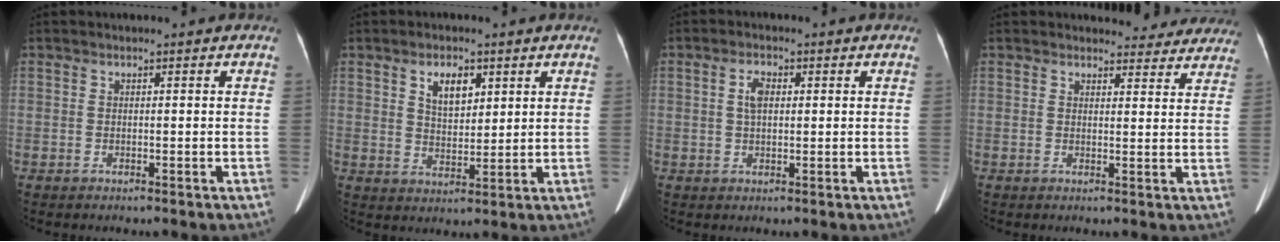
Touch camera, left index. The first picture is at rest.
{"total": 5.2, "force": [2.5, 2.6, 3.7], "torque": [-0.067, 0.009, 0.046]}
{"total": 2.9, "force": [0.7, 1.3, 2.5], "torque": [-0.052, 0.012, 0.012]}
{"total": 10.0, "force": [9.6, 2.8, 1.3], "torque": [0.021, -0.010, 0.087]}